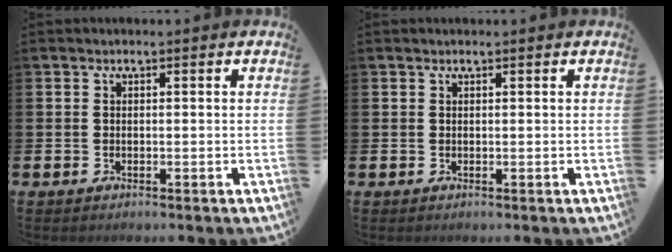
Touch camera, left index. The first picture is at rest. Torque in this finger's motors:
{"motor_torque": [0.65, -1.08, -0.12, -0.06]}